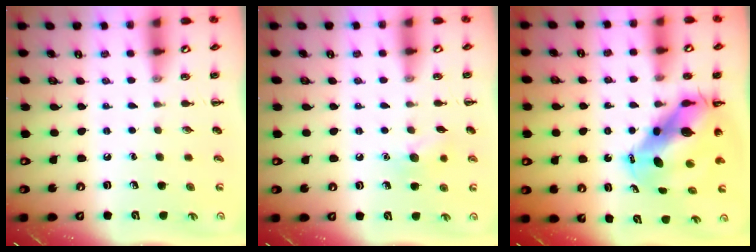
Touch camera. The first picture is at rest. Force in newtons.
{"total": 8.2, "press": 8.0, "slide": 1.9}
{"total": 12.4, "press": 11.7, "slide": 3.9}